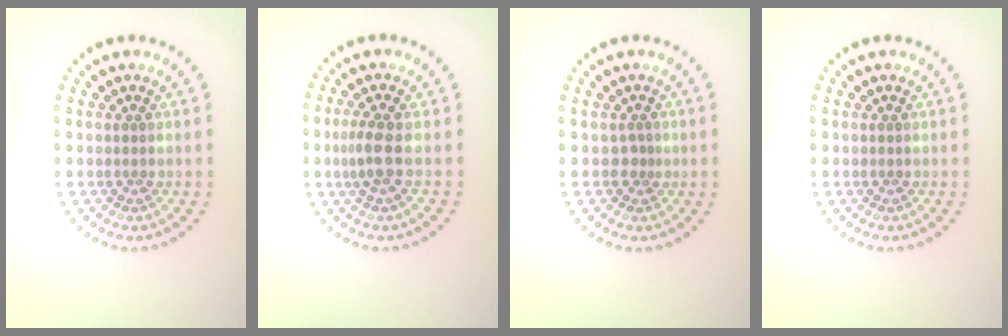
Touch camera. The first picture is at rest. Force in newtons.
{"total": 1.9, "press": 1.6, "slide": 1.0}
{"total": 0.6, "press": 0.3, "slide": 0.5}
{"total": 0.0}